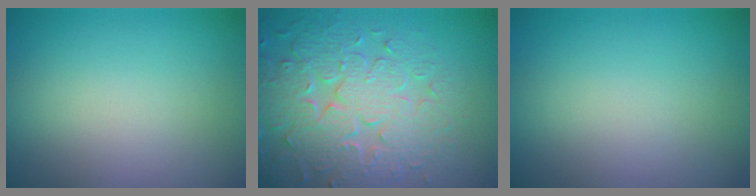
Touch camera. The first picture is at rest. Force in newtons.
{"total": 8.0, "press": 6.2, "slide": 5.0}
{"total": 0.0}